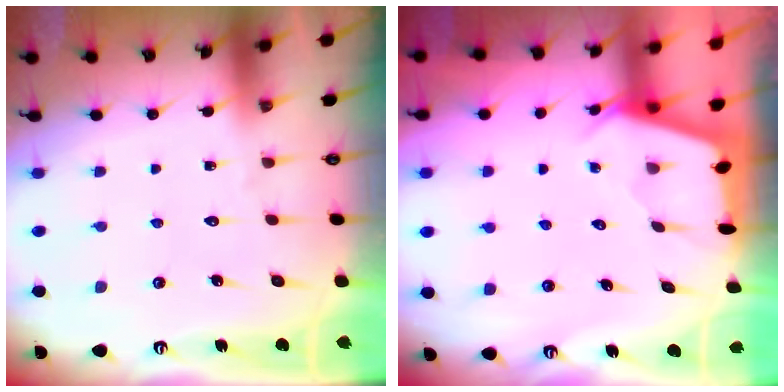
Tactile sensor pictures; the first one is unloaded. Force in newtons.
{"total": 2.5, "press": 2.5, "slide": 0.3}